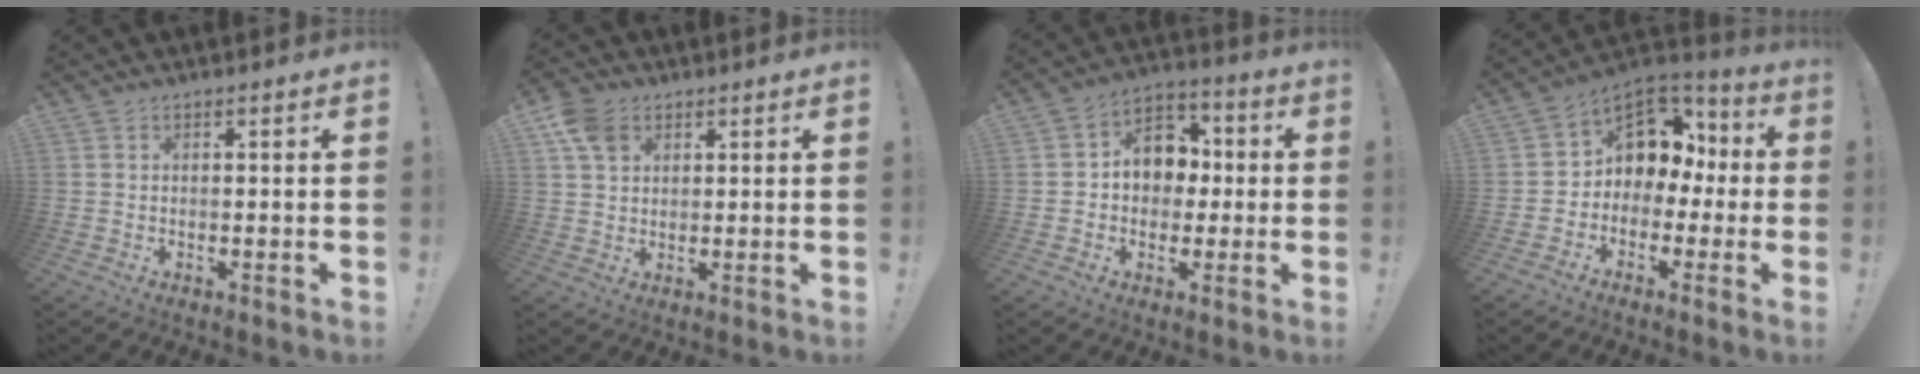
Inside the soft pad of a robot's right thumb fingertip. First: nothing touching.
{"total": 8.5, "force": [4.2, 6.2, 4.0], "torque": [-0.060, -0.010, 0.084]}
{"total": 11.3, "force": [0.9, 9.5, 6.1], "torque": [-0.082, 0.013, 0.026]}
{"total": 8.6, "force": [2.0, 7.6, 3.6], "torque": [-0.044, -0.024, 0.041]}